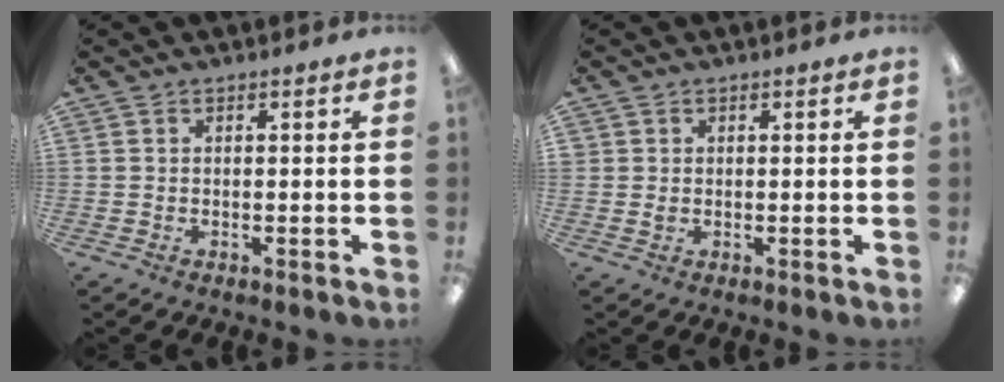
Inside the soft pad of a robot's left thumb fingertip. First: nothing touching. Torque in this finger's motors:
{"motor_torque": [-0.13, 0.13, 0.08, -0.12, 0.00]}